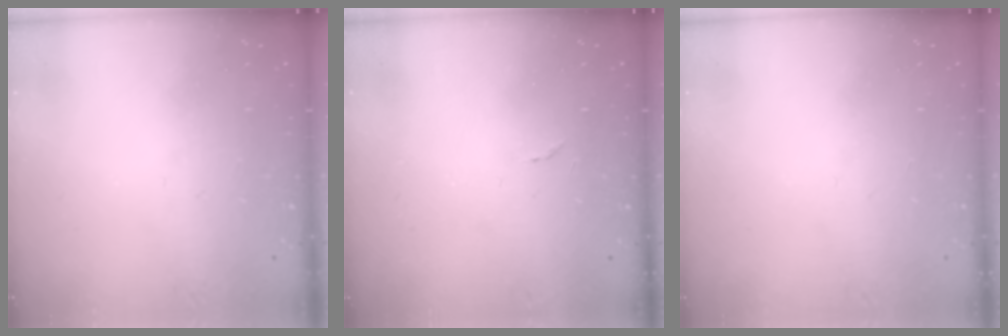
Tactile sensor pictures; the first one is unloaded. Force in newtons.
{"total": 5.0, "press": 5.0, "slide": 0.3}
{"total": 0.0}